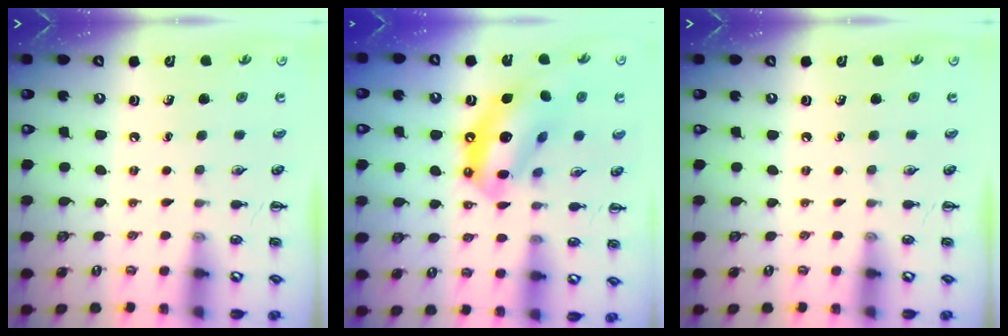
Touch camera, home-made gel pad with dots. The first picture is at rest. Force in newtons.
{"total": 16.0, "press": 15.5, "slide": 4.2}
{"total": 0.0}